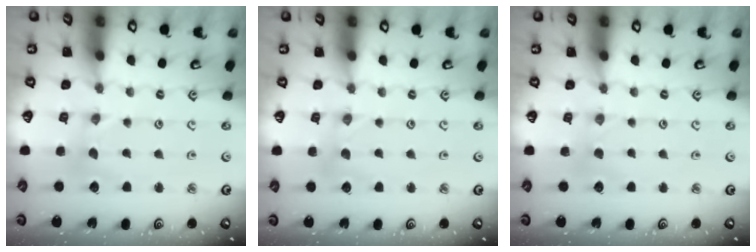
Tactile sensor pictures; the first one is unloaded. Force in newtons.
{"total": 1.2, "press": 1.2, "slide": 0.2}
{"total": 2.4, "press": 2.4, "slide": 0.5}